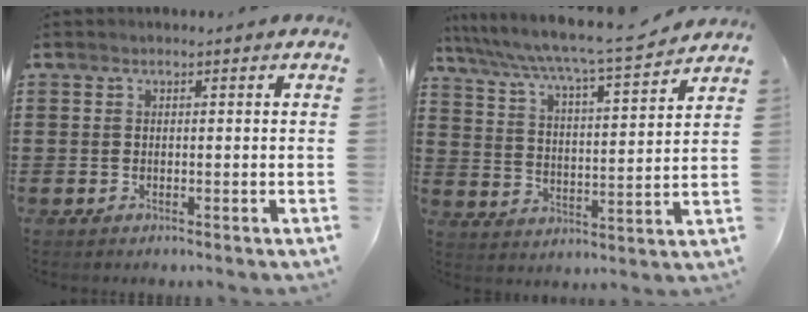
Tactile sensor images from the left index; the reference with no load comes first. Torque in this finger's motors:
{"motor_torque": [0.81, 0.53, 0.34, 0.21]}